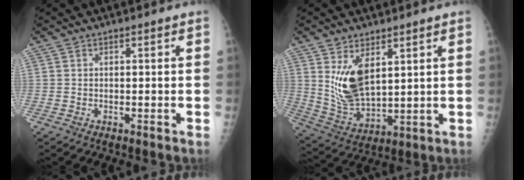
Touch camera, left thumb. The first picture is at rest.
{"total": 11.0, "force": [4.2, 5.6, 8.5], "torque": [-0.145, -0.031, 0.098]}